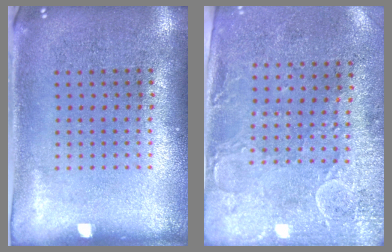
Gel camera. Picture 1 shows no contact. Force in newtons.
{"total": 3.0, "press": 2.3, "slide": 1.9}